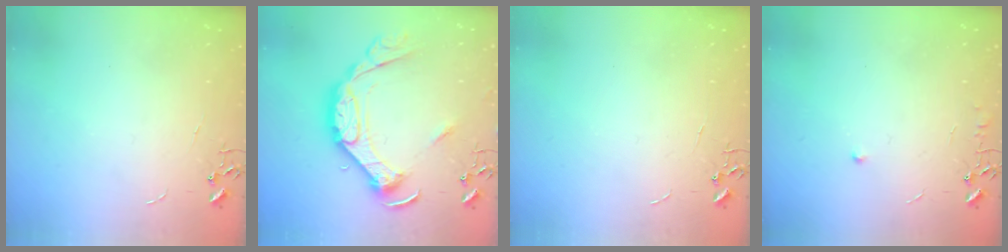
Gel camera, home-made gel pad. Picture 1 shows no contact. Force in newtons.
{"total": 18.3, "press": 18.3, "slide": 1.4}
{"total": 0.0}
{"total": 5.8, "press": 5.8, "slide": 0.7}